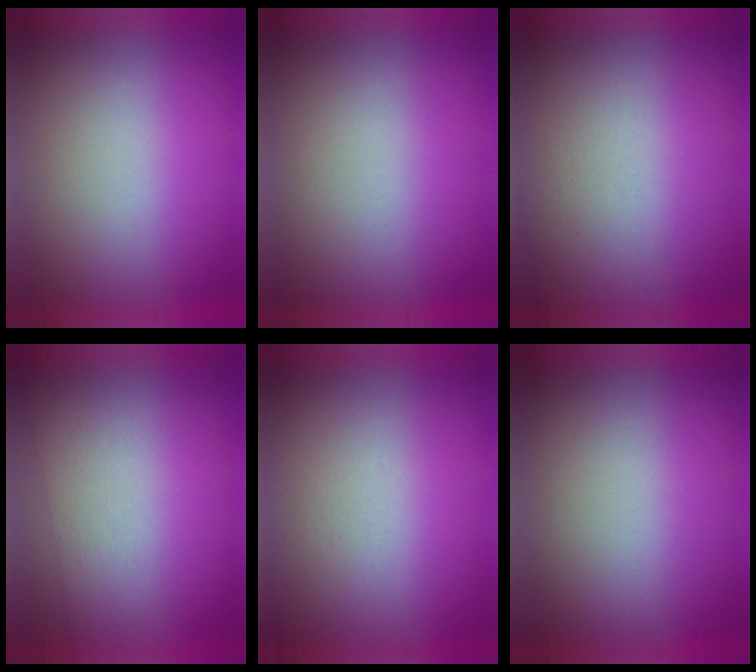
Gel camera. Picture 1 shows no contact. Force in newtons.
{"total": 0.0}
{"total": 3.6}
{"total": 2.8}
{"total": 2.7}
{"total": 0.0}